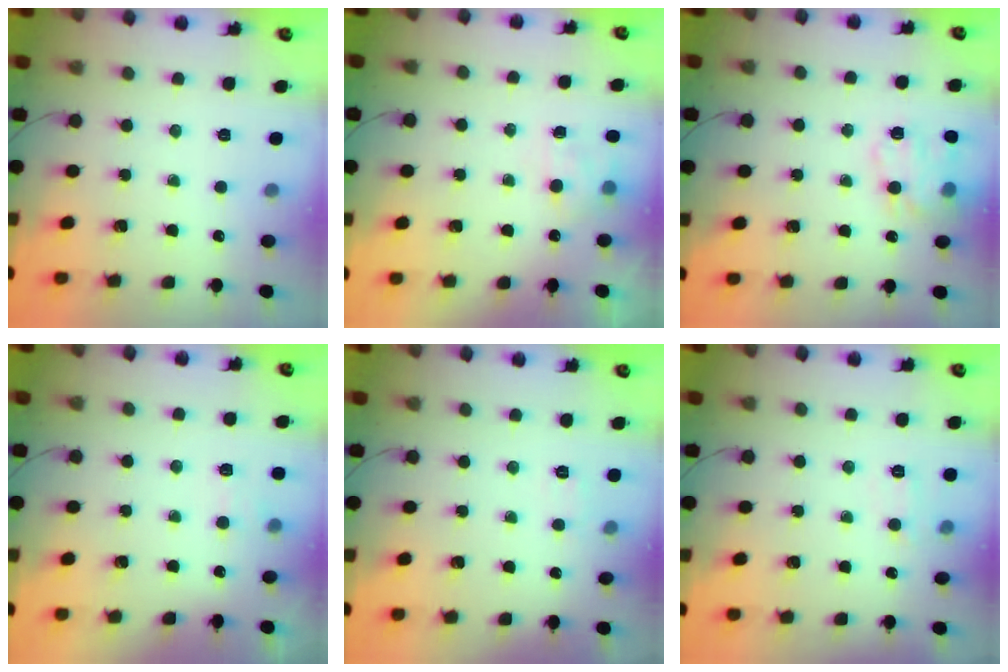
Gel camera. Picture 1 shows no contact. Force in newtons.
{"total": 6.6, "press": 6.5, "slide": 1.5}
{"total": 14.6, "press": 14.4, "slide": 2.1}
{"total": 6.9, "press": 6.7, "slide": 1.6}
{"total": 2.6, "press": 2.3, "slide": 1.2}
{"total": 6.4, "press": 6.2, "slide": 1.6}